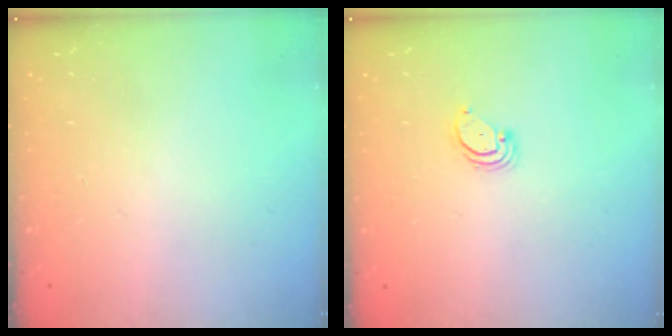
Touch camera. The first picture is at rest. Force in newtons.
{"total": 2.2, "press": 2.2, "slide": 0.3}